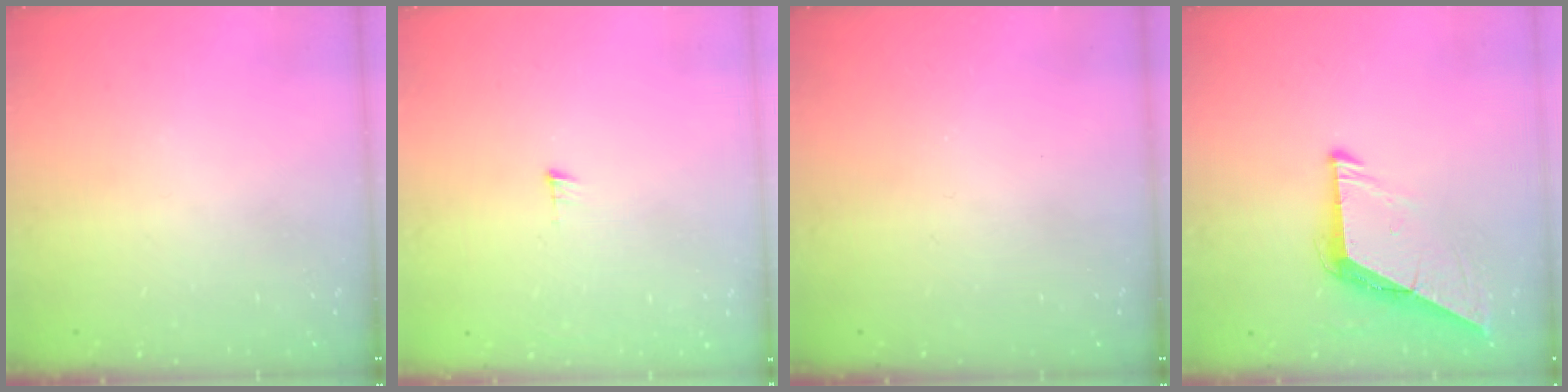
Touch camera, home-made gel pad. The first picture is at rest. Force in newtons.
{"total": 4.5, "press": 4.5, "slide": 0.3}
{"total": 0.0}
{"total": 8.6, "press": 8.5, "slide": 0.8}